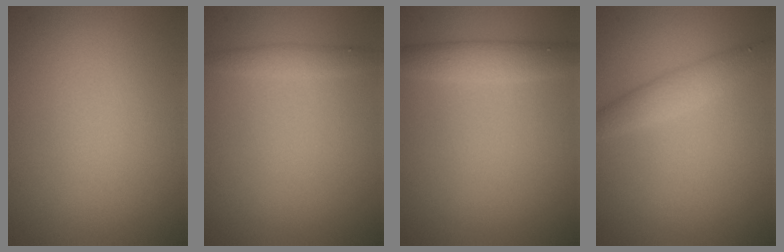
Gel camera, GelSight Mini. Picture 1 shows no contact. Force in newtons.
{"total": 1.3, "press": 1.3, "slide": 0.2}
{"total": 2.6, "press": 2.6, "slide": 0.0}
{"total": 2.4, "press": 2.4, "slide": 0.1}